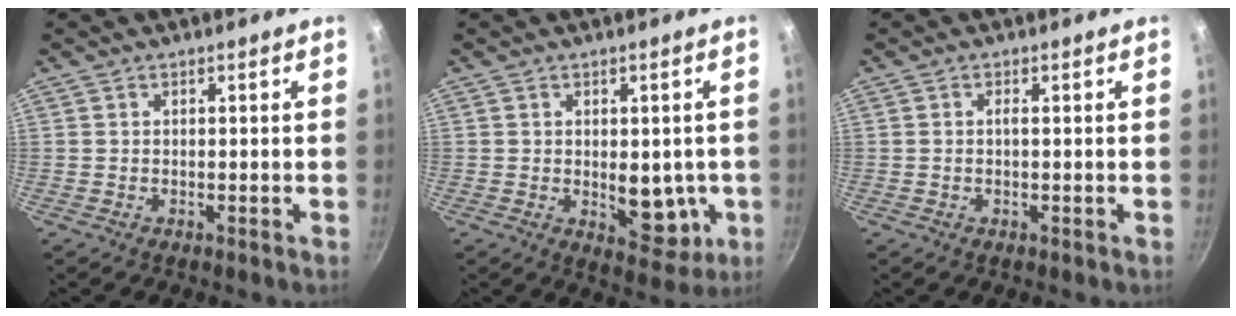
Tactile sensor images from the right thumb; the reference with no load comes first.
{"total": 8.7, "force": [-0.9, 5.0, 7.1], "torque": [-0.060, -0.011, -0.003]}
{"total": 0.9, "force": [0.0, 0.2, 0.9], "torque": [-0.021, 0.003, -0.002]}